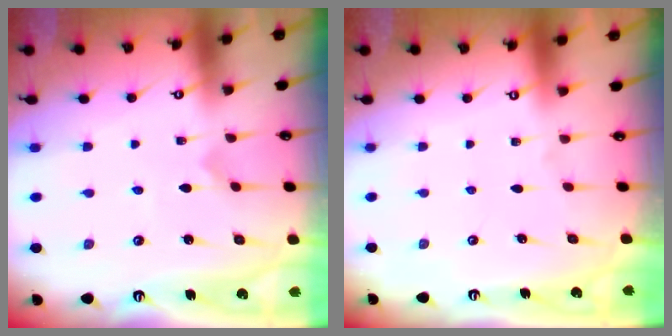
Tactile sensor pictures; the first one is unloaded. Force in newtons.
{"total": 0.0}